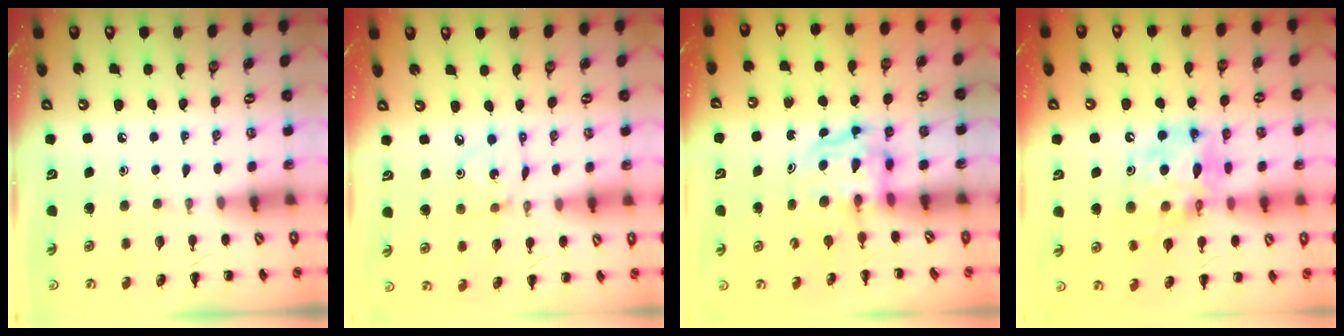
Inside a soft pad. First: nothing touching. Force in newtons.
{"total": 2.3, "press": 2.2, "slide": 0.3}
{"total": 3.6, "press": 3.6, "slide": 0.4}
{"total": 13.1, "press": 12.5, "slide": 3.9}